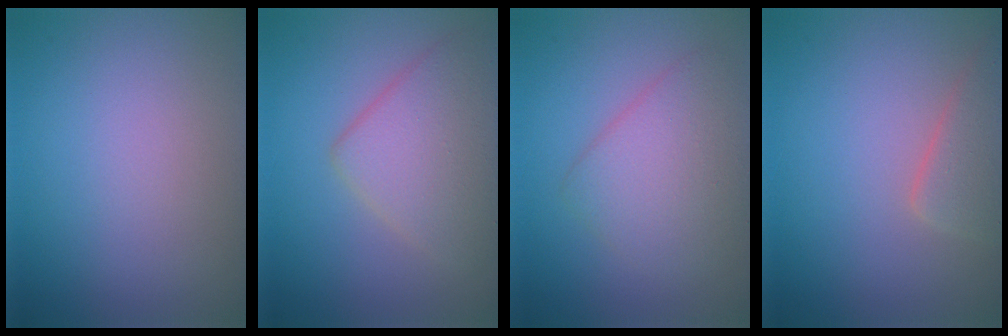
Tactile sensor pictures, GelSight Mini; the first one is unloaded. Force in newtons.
{"total": 5.0, "press": 5.0, "slide": 0.3}
{"total": 4.1, "press": 4.1, "slide": 0.1}
{"total": 2.8, "press": 2.8, "slide": 0.3}